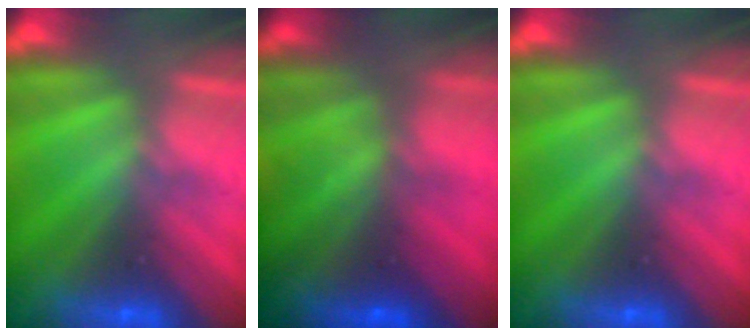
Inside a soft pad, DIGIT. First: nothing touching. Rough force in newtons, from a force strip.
{"total": 6.9}
{"total": 0.0}